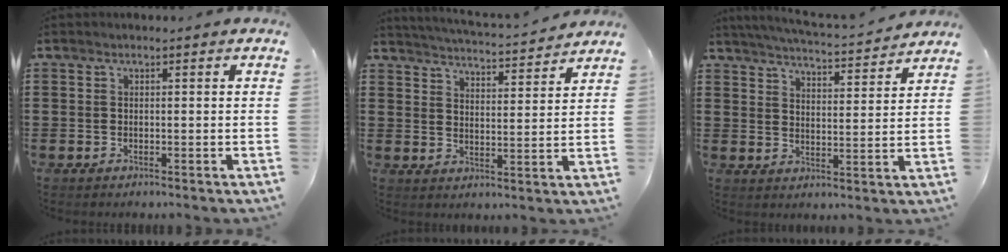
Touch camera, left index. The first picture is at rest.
{"total": 3.9, "force": [3.8, -0.5, 0.5], "torque": [-0.029, -0.030, 0.060]}
{"total": 4.3, "force": [4.2, -0.5, 1.0], "torque": [-0.039, -0.033, 0.068]}